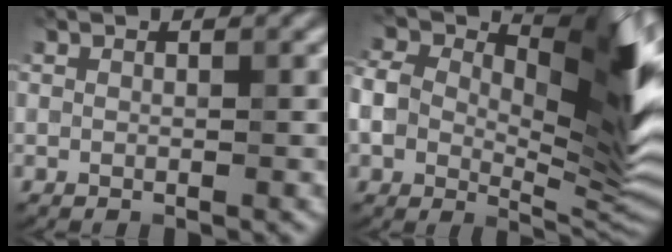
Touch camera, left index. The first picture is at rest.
{"total": 12.5, "force": [2.9, 6.6, 10.2], "torque": [-0.157, -0.001, 0.043]}